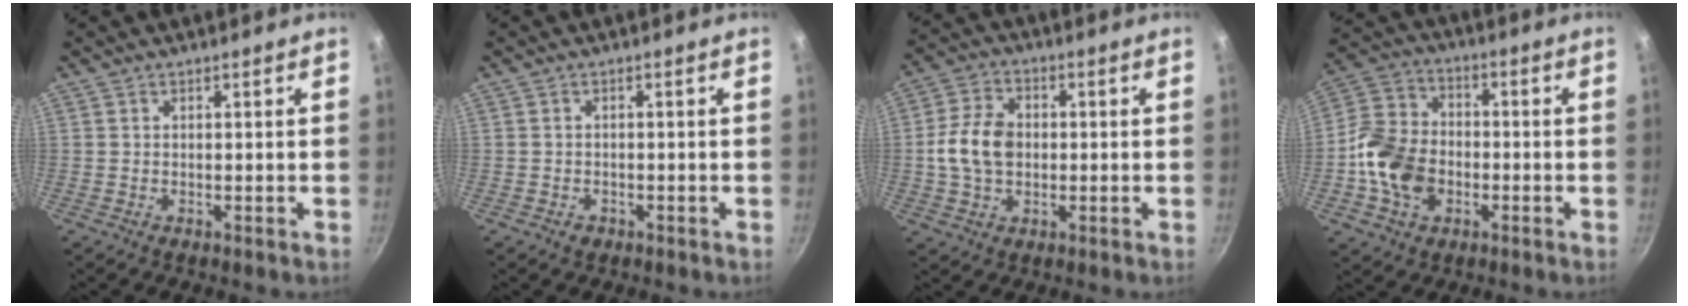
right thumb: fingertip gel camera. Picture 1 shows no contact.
{"total": 1.5, "force": [-0.8, 1.2, 0.5], "torque": [-0.010, 0.004, -0.007]}
{"total": 9.7, "force": [-0.2, 7.1, 6.6], "torque": [-0.110, 0.018, -0.011]}
{"total": 14.0, "force": [-3.2, 10.5, 8.7], "torque": [-0.149, 0.027, -0.072]}